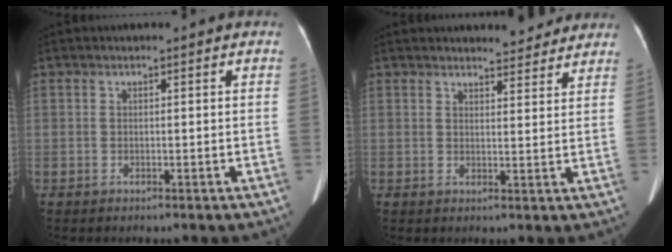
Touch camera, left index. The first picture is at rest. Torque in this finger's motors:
{"motor_torque": [0.61, -0.59, 0.11, 0.02]}